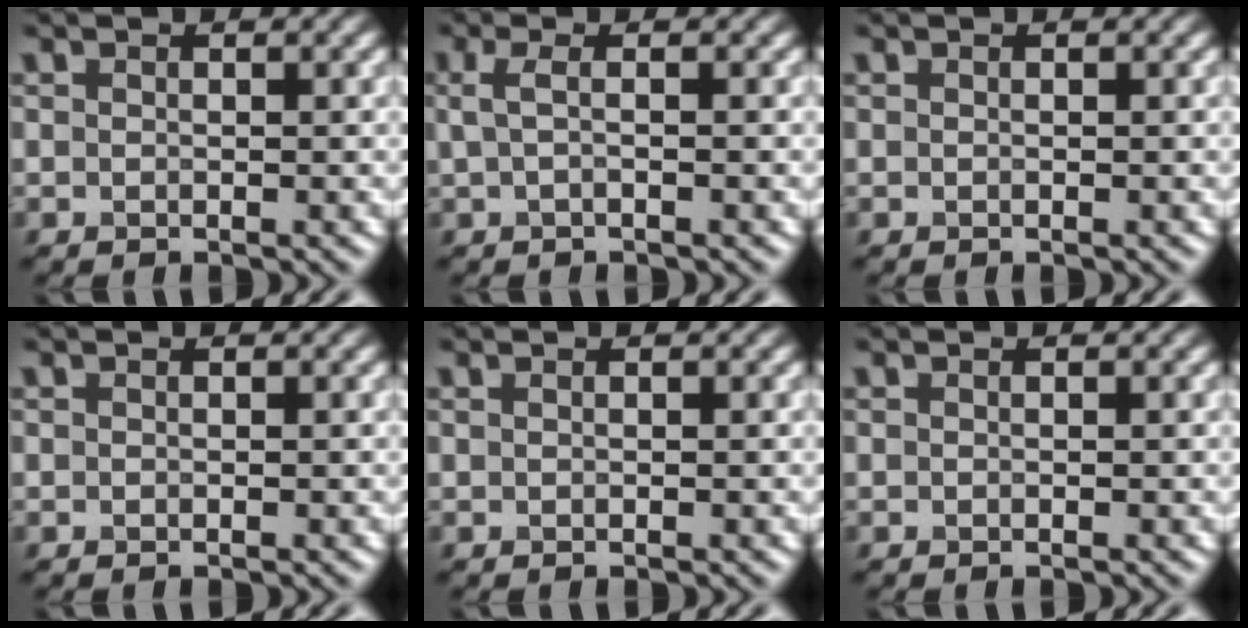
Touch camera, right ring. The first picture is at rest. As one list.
[{"total": 1.6, "force": [0.2, 0.4, 1.5], "torque": [-0.036, 0.002, 0.000]}, {"total": 0.0}, {"total": 0.0}, {"total": 0.0}, {"total": 0.0}]